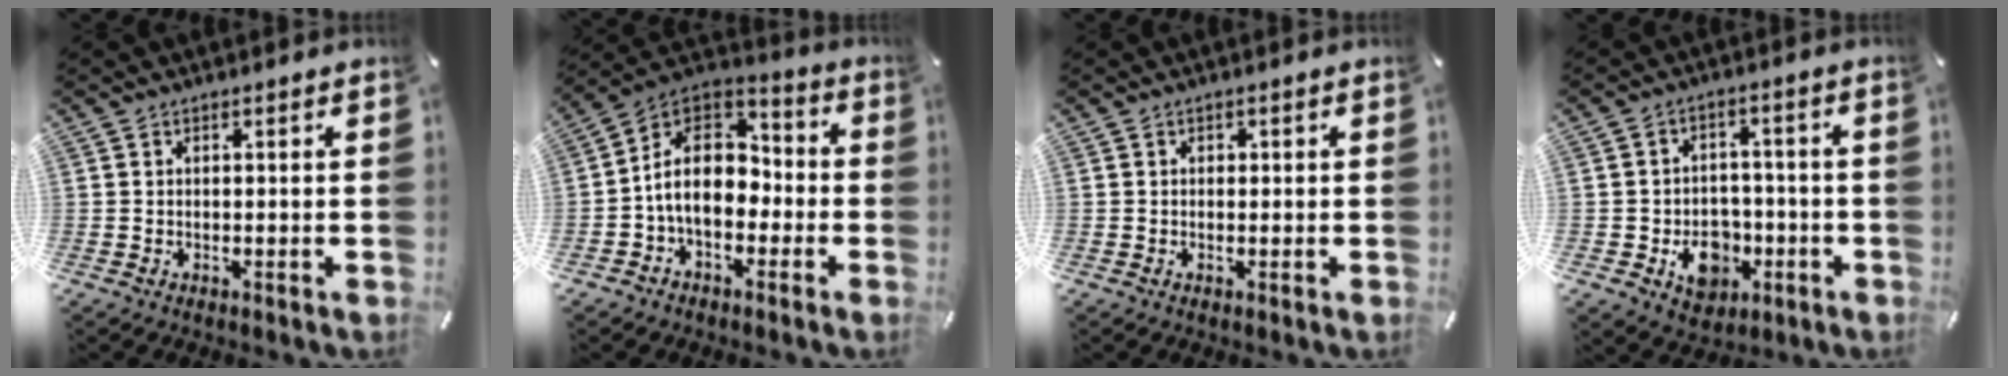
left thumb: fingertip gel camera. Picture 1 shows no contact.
{"total": 11.5, "force": [-2.5, 8.5, 7.2], "torque": [-0.150, 0.017, -0.048]}
{"total": 0.8, "force": [0.0, 0.8, 0.2], "torque": [-0.003, 0.006, -0.002]}
{"total": 10.0, "force": [-3.2, 8.0, 5.0], "torque": [-0.068, 0.021, -0.048]}